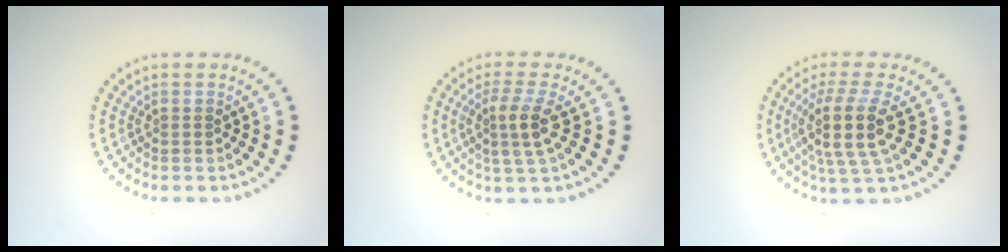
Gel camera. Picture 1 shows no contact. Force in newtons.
{"total": 2.8, "press": 2.4, "slide": 1.5}
{"total": 4.6, "press": 3.7, "slide": 2.7}